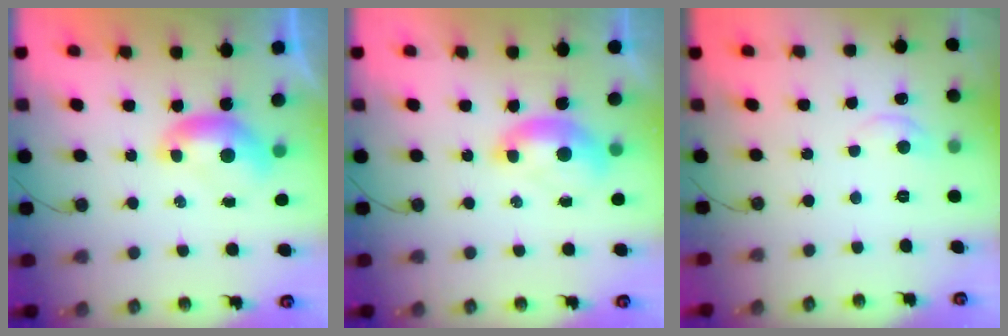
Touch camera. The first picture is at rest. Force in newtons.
{"total": 1.7, "press": 1.6, "slide": 0.7}
{"total": 0.0}